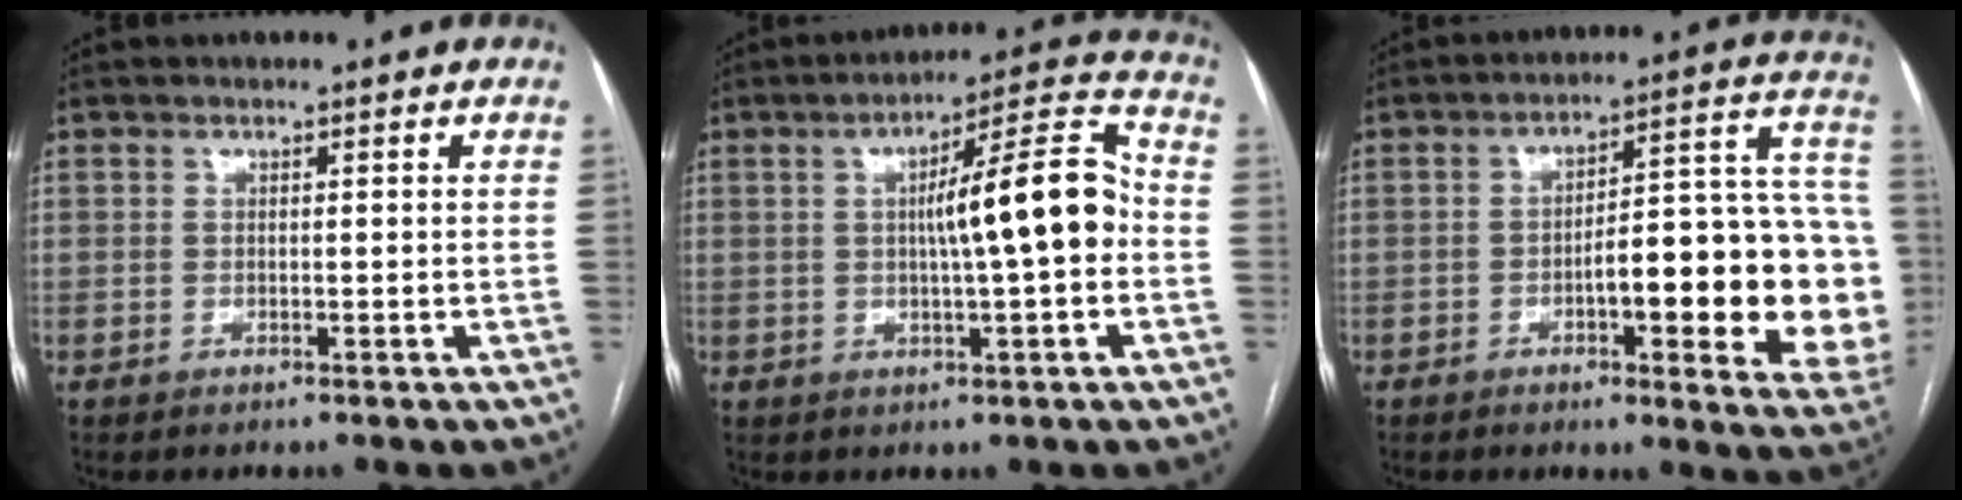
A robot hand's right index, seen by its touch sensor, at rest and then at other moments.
{"total": 12.0, "force": [-0.2, 1.2, 12.0], "torque": [-0.179, 0.027, -0.006]}
{"total": 21.3, "force": [-4.0, 4.9, 20.4], "torque": [-0.180, 0.040, -0.036]}